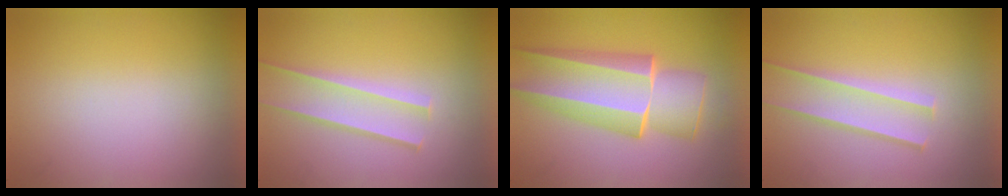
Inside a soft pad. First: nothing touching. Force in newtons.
{"total": 1.7}
{"total": 5.9}
{"total": 1.7}